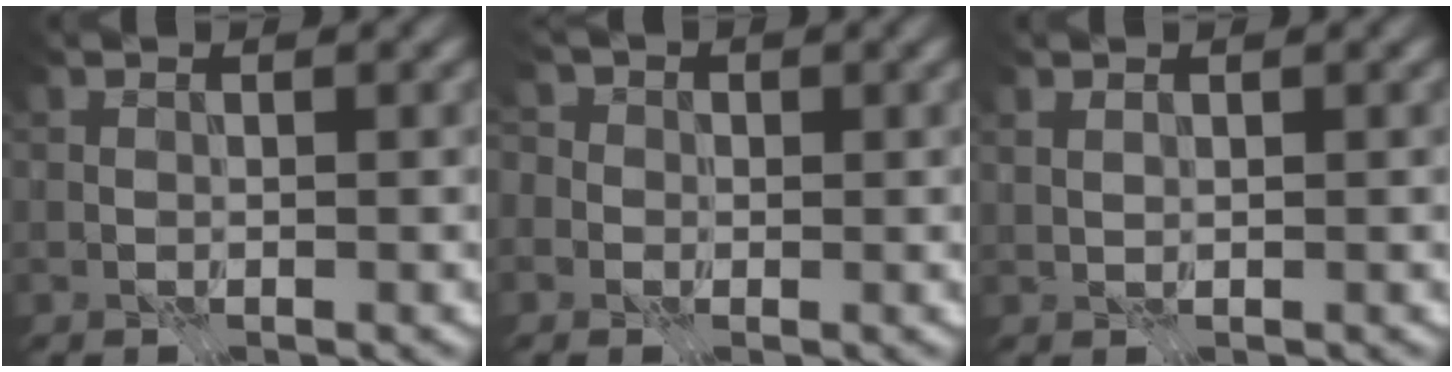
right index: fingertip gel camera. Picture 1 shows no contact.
{"total": 4.2, "force": [1.4, 3.6, 1.7], "torque": [-0.018, 0.032, -0.012]}
{"total": 0.7, "force": [0.4, -0.5, -0.1], "torque": [0.005, -0.002, 0.010]}